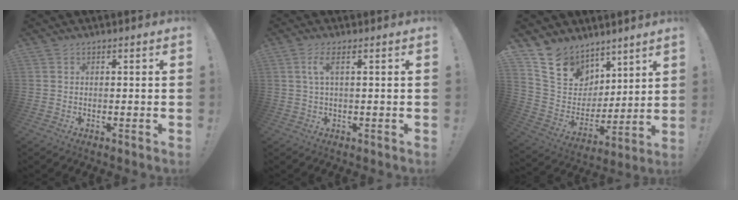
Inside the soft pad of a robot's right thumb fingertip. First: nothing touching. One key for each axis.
{"total": 3.8, "fx": 1.0, "fy": 0.7, "fz": 3.6, "tx": -0.069, "ty": 0.000, "tz": 0.016}
{"total": 13.4, "fx": 9.6, "fy": 8.8, "fz": 2.8, "tx": -0.069, "ty": -0.072, "tz": 0.191}